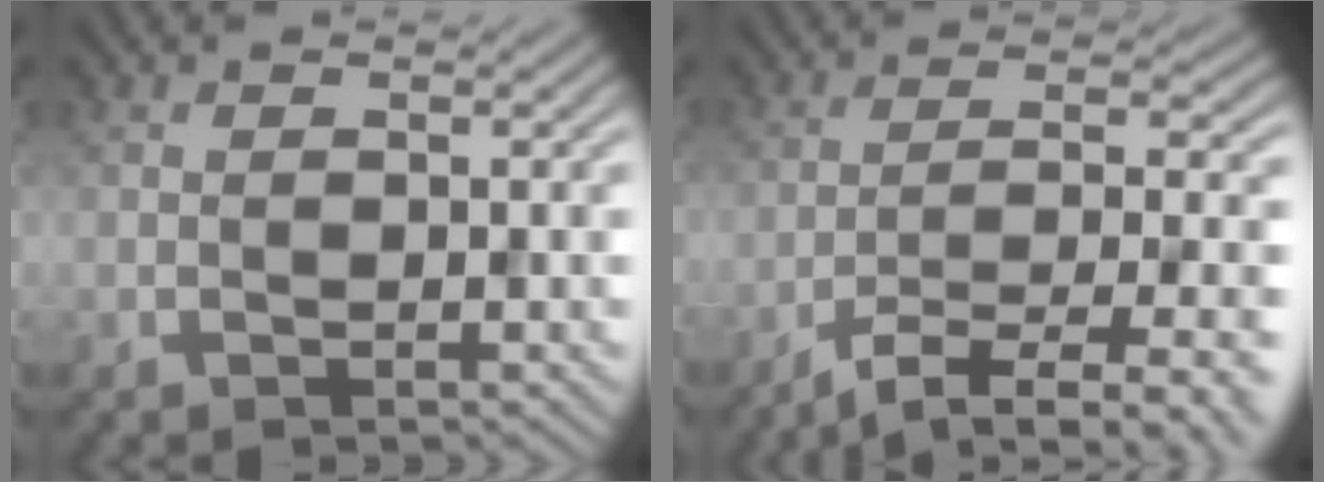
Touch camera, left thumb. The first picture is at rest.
{"total": 11.3, "force": [-7.9, 2.8, 7.6], "torque": [-0.125, -0.002, -0.119]}